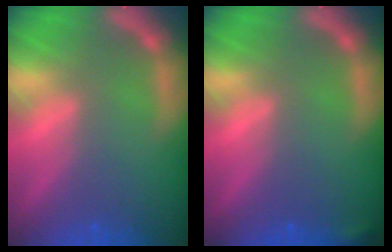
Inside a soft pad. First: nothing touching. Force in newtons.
{"total": 0.9}